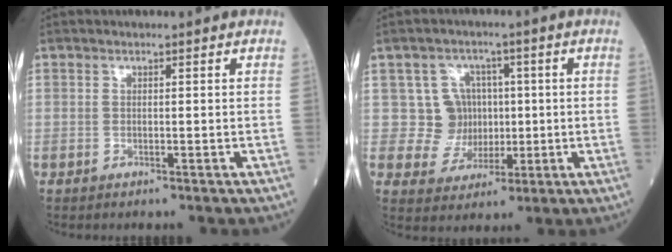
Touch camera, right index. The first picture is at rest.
{"total": 6.4, "force": [0.8, 6.4, 0.3], "torque": [0.007, 0.022, 0.019]}